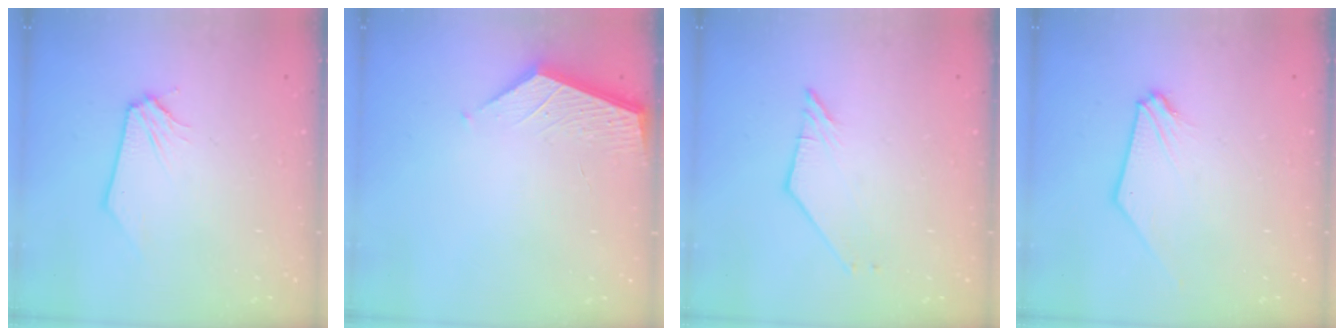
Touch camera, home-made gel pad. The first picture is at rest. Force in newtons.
{"total": 2.6, "press": 2.6, "slide": 0.3}
{"total": 2.5, "press": 2.4, "slide": 0.4}
{"total": 0.7, "press": 0.7, "slide": 0.2}